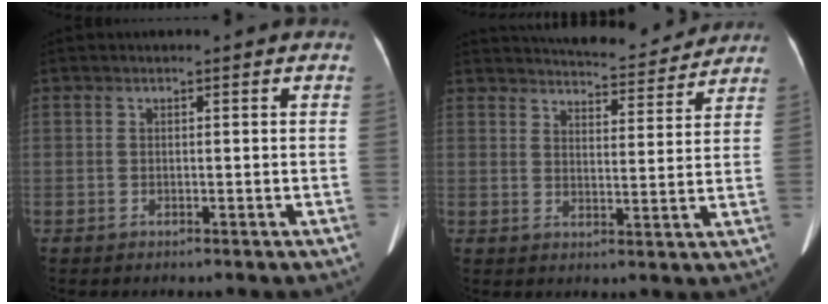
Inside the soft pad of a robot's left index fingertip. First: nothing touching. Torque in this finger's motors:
{"motor_torque": [0.45, -0.60, 0.06, 0.02]}